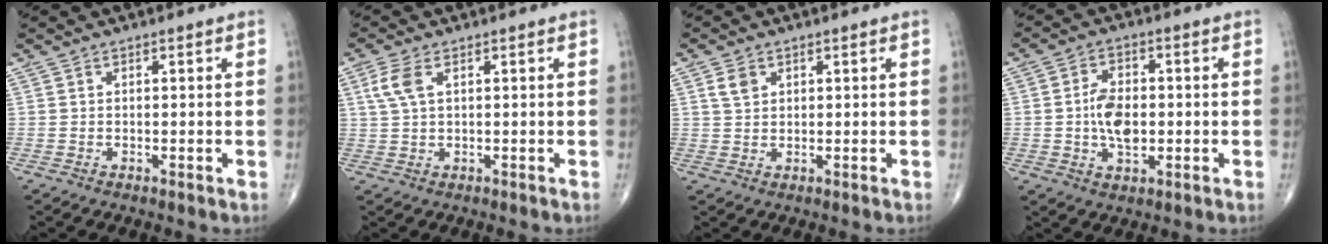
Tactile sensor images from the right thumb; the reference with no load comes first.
{"total": 4.3, "force": [1.5, 2.0, 3.4], "torque": [-0.089, 0.010, 0.033]}
{"total": 2.9, "force": [1.3, 2.0, 1.7], "torque": [-0.027, 0.000, 0.028]}
{"total": 8.0, "force": [-0.4, 4.9, 6.3], "torque": [-0.101, 0.004, -0.009]}